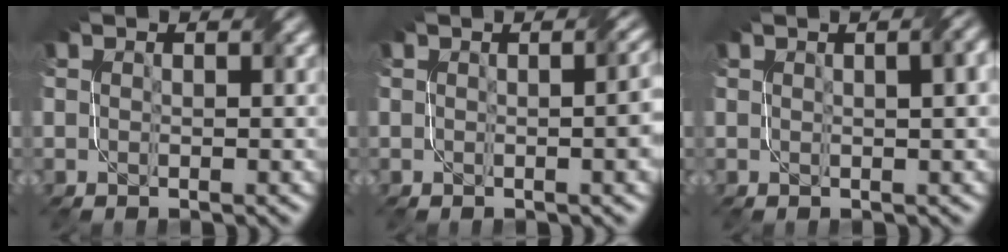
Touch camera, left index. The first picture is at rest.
{"total": 4.0, "force": [0.0, 1.5, 3.8], "torque": [-0.023, 0.012, 0.002]}
{"total": 3.8, "force": [1.2, 1.4, 3.4], "torque": [-0.025, 0.016, 0.007]}